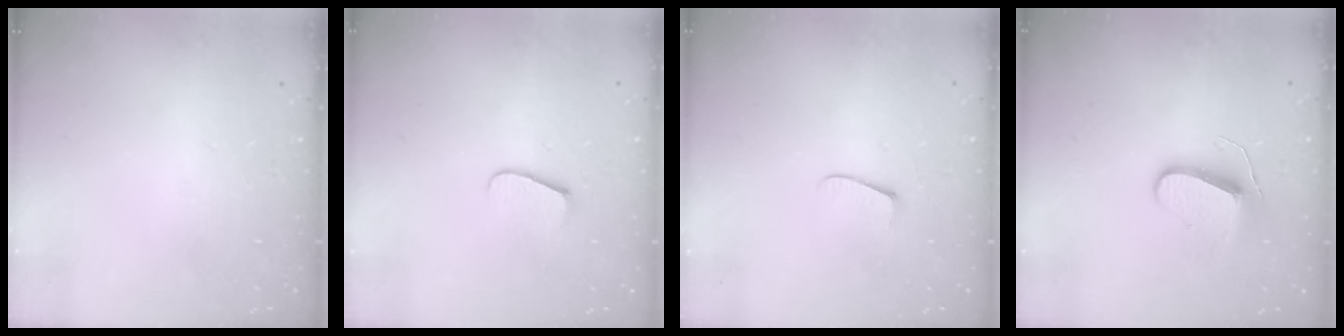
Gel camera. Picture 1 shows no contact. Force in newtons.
{"total": 7.7, "press": 7.7, "slide": 0.6}
{"total": 4.7, "press": 4.6, "slide": 0.5}
{"total": 9.4, "press": 9.3, "slide": 0.9}